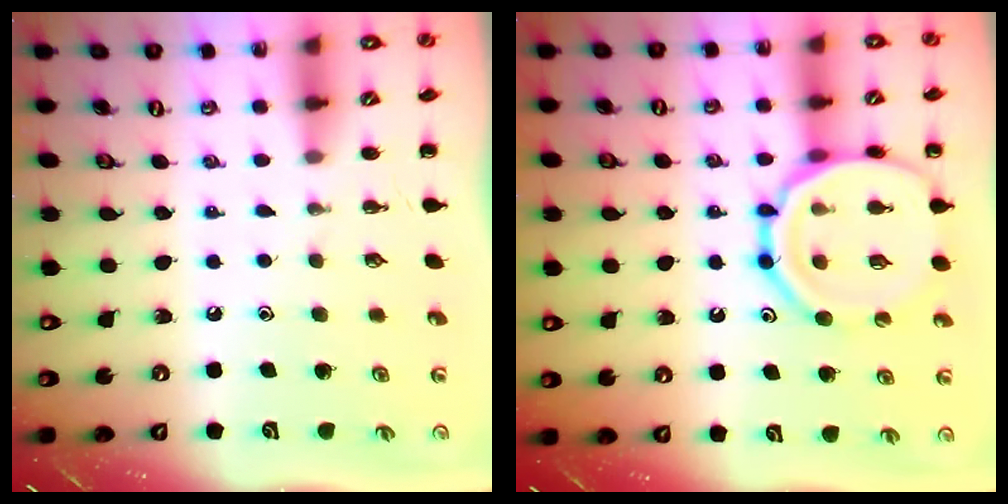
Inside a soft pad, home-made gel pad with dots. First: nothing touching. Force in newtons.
{"total": 18.0, "press": 17.9, "slide": 2.3}